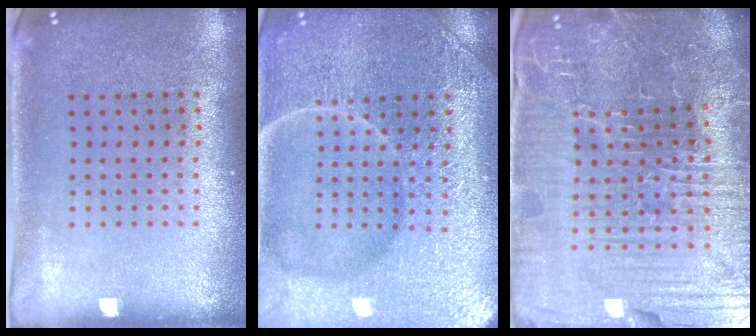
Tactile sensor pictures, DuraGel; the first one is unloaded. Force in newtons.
{"total": 7.2, "press": 7.1, "slide": 0.9}
{"total": 6.8, "press": 6.3, "slide": 2.7}